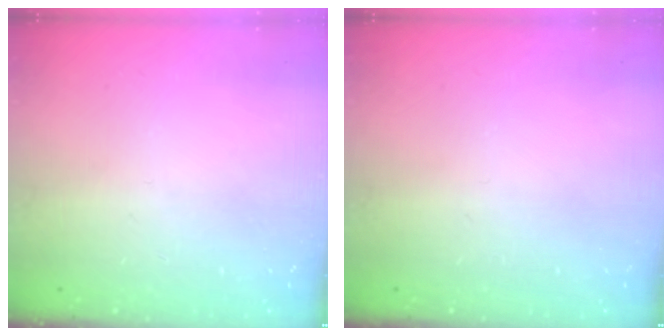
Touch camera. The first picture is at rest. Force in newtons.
{"total": 0.0}